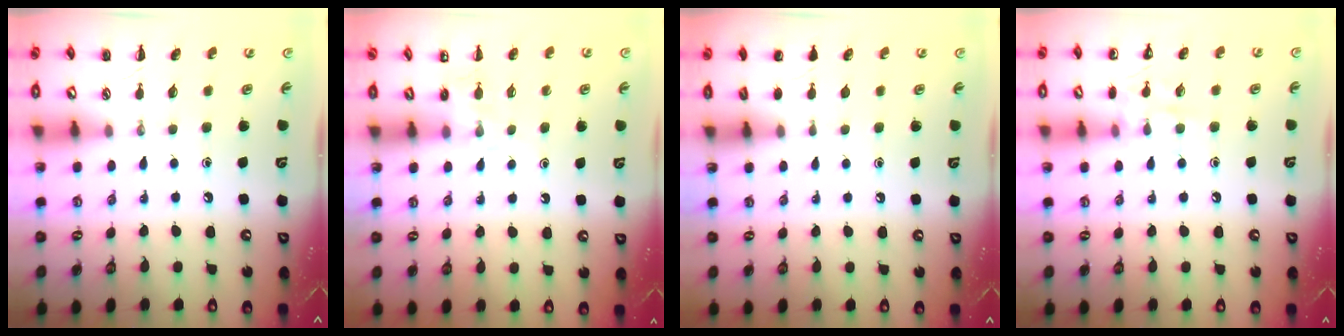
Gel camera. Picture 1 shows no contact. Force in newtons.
{"total": 3.8, "press": 3.7, "slide": 1.1}
{"total": 1.1, "press": 1.1, "slide": 0.2}
{"total": 8.0, "press": 7.8, "slide": 1.4}